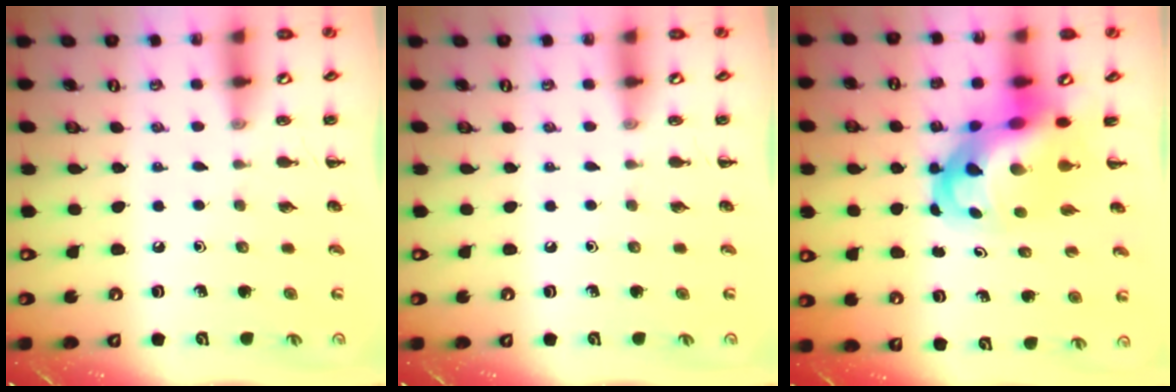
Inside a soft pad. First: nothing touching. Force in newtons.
{"total": 0.0}
{"total": 10.2, "press": 9.8, "slide": 3.0}